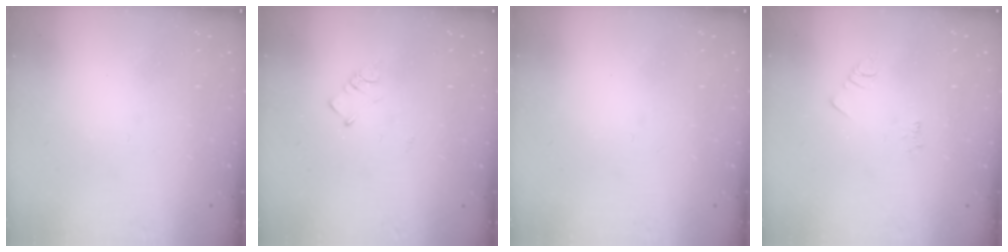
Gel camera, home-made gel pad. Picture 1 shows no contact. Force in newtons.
{"total": 3.5, "press": 3.5, "slide": 0.4}
{"total": 0.0}
{"total": 2.2, "press": 2.1, "slide": 0.4}